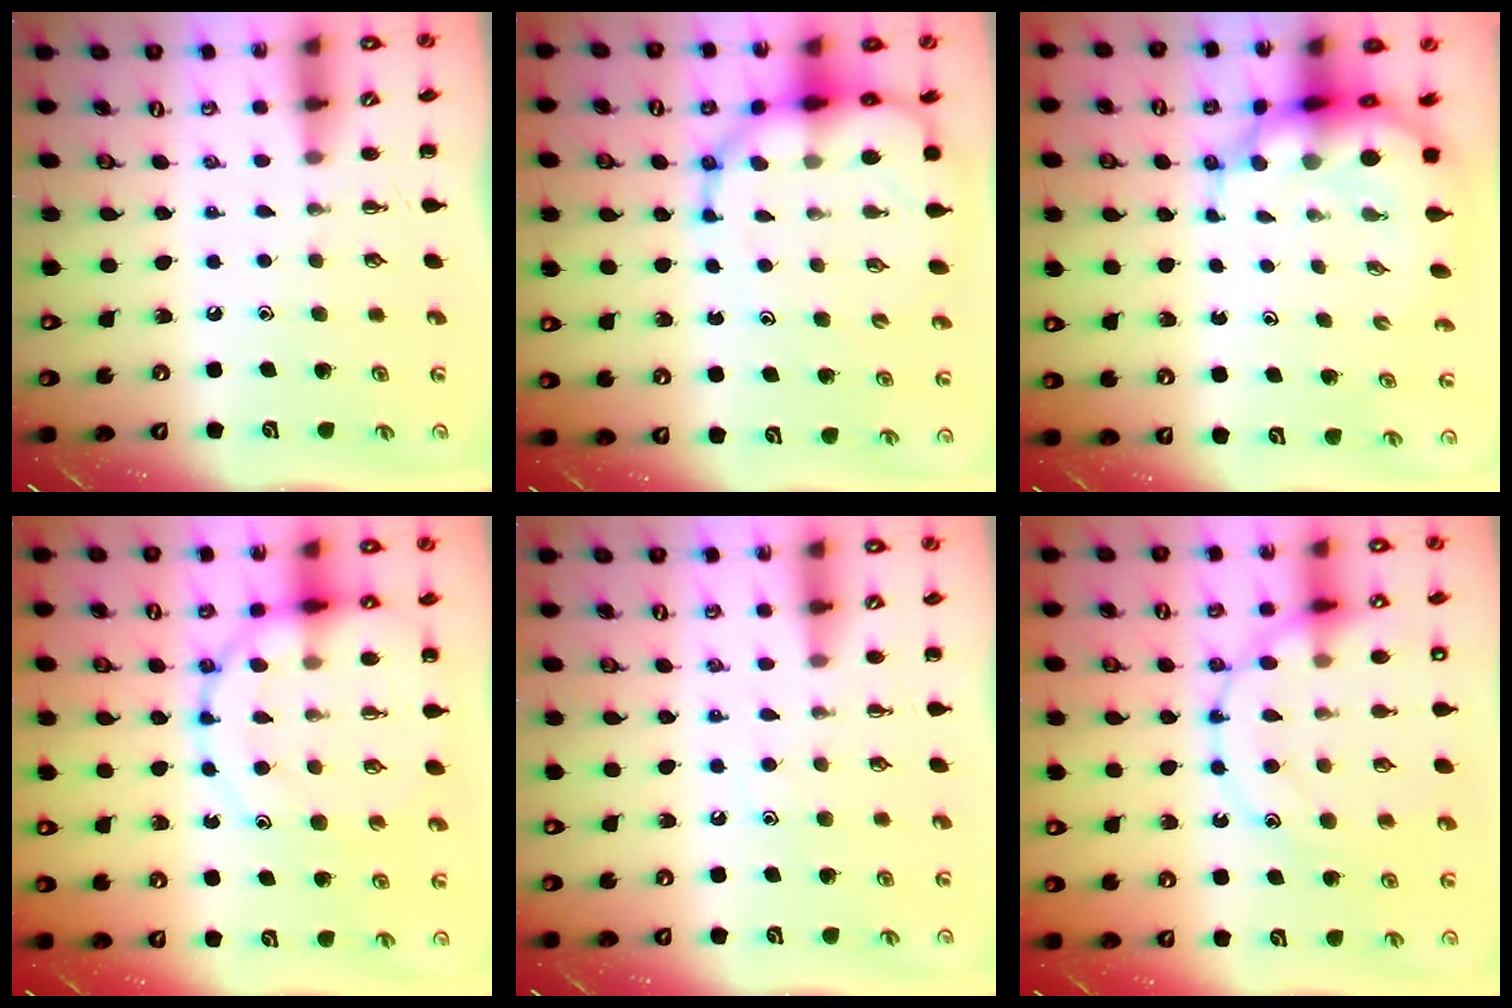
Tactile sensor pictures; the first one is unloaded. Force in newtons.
{"total": 12.2, "press": 11.8, "slide": 3.3}
{"total": 9.0, "press": 8.8, "slide": 2.2}
{"total": 17.9, "press": 17.8, "slide": 2.2}
{"total": 6.0, "press": 5.8, "slide": 1.2}
{"total": 18.3, "press": 18.3, "slide": 1.4}